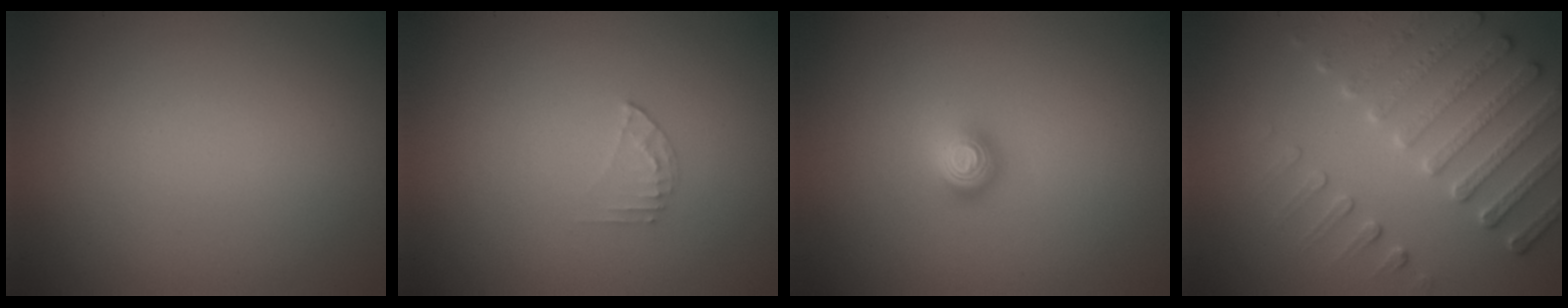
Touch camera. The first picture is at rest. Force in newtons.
{"total": 1.3, "press": 1.3, "slide": 0.1}
{"total": 2.1, "press": 1.5, "slide": 1.5}
{"total": 4.7, "press": 4.4, "slide": 1.7}